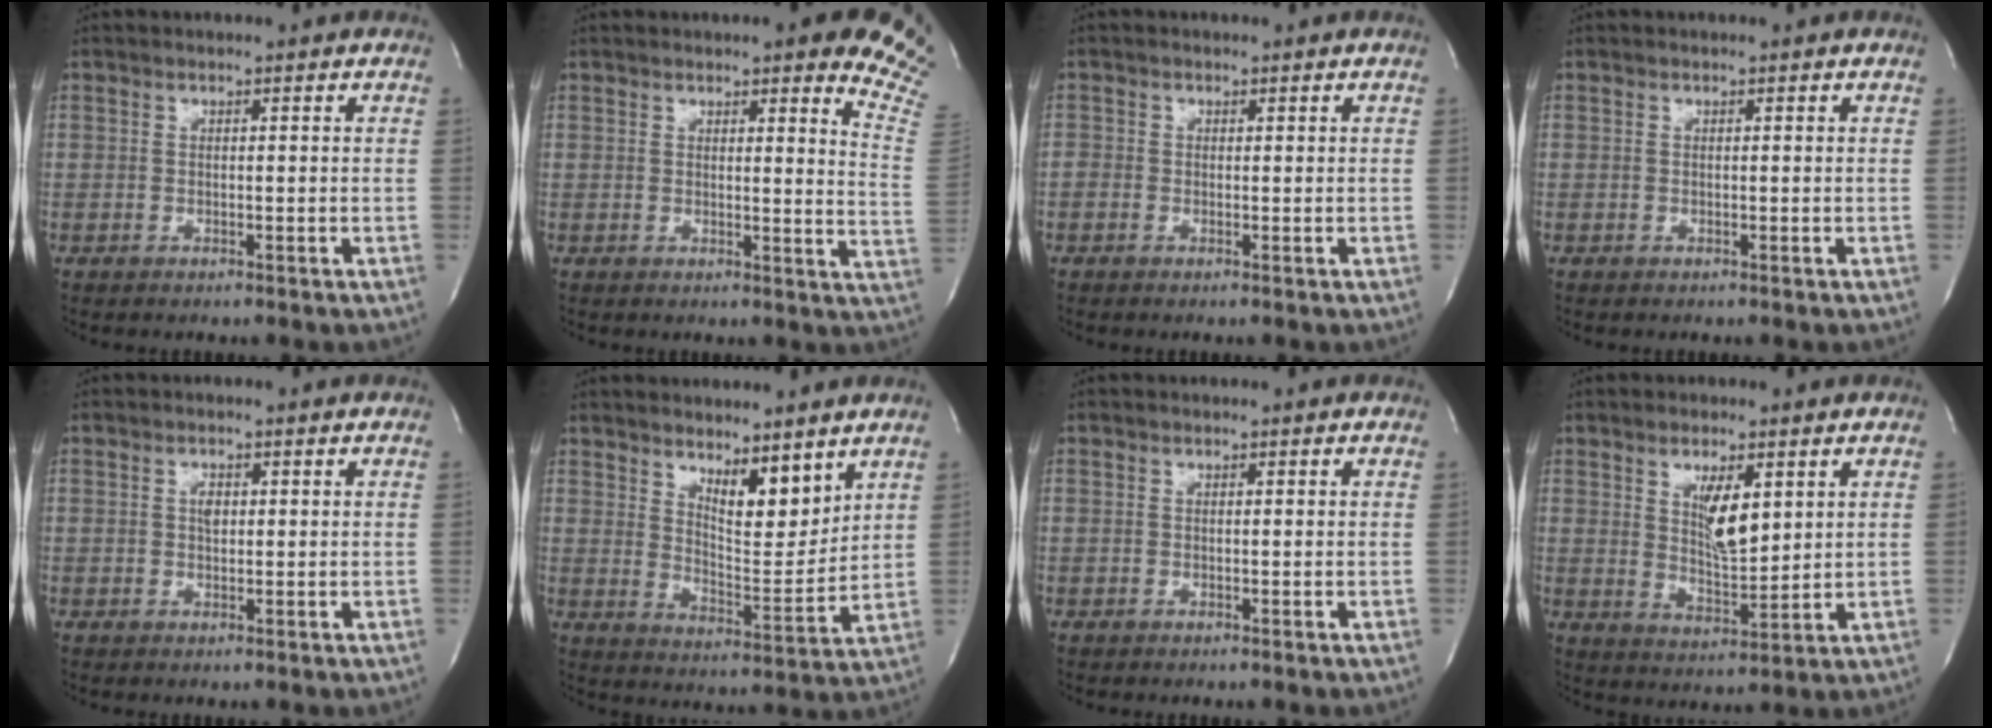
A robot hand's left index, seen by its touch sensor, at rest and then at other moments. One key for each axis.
{"total": 12.9, "fx": 9.9, "fy": 1.5, "fz": 8.1, "tx": -0.079, "ty": -0.061, "tz": 0.078}
{"total": 0.9, "fx": -0.3, "fy": 0.8, "fz": 0.3, "tx": 0.000, "ty": -0.003, "tz": -0.008}
{"total": 0.0}
{"total": 1.5, "fx": 0.1, "fy": 1.0, "fz": 1.2, "tx": -0.021, "ty": -0.004, "tz": 0.001}
{"total": 8.7, "fx": 5.8, "fy": 2.9, "fz": 5.8, "tx": -0.104, "ty": -0.015, "tz": 0.106}
{"total": 0.0}
{"total": 6.6, "fx": 2.3, "fy": 2.2, "fz": 5.8, "tx": -0.108, "ty": -0.009, "tz": 0.046}